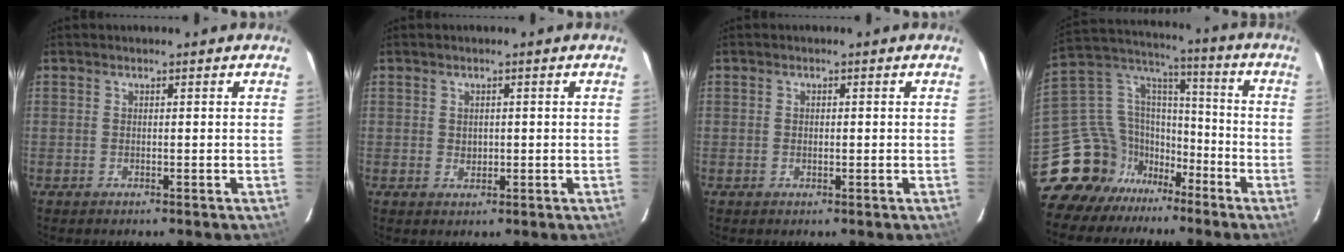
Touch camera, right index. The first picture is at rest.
{"total": 1.6, "force": [0.1, 1.4, 0.7], "torque": [-0.008, 0.000, 0.004]}
{"total": 0.8, "force": [-0.1, 0.6, 0.6], "torque": [-0.009, 0.001, -0.003]}
{"total": 18.3, "force": [-12.1, 12.7, 5.4], "torque": [-0.135, 0.041, -0.203]}